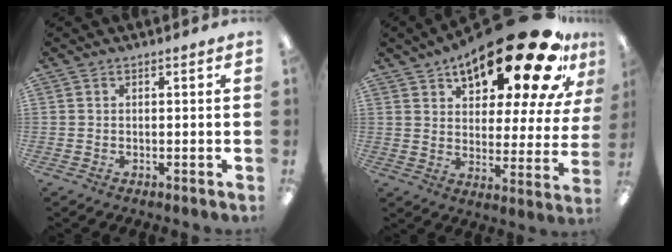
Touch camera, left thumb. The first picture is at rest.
{"total": 25.8, "force": [17.9, 8.2, 16.6], "torque": [-0.245, -0.117, 0.285]}